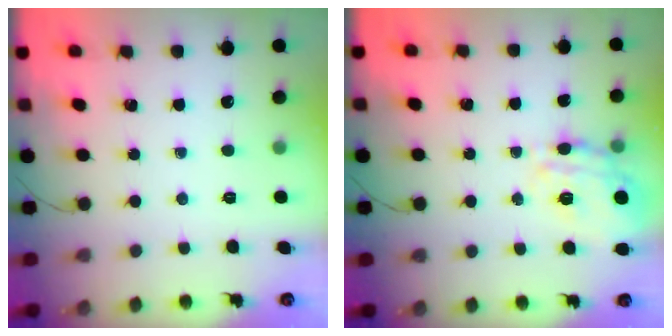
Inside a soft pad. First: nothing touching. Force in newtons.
{"total": 15.4, "press": 15.3, "slide": 1.6}